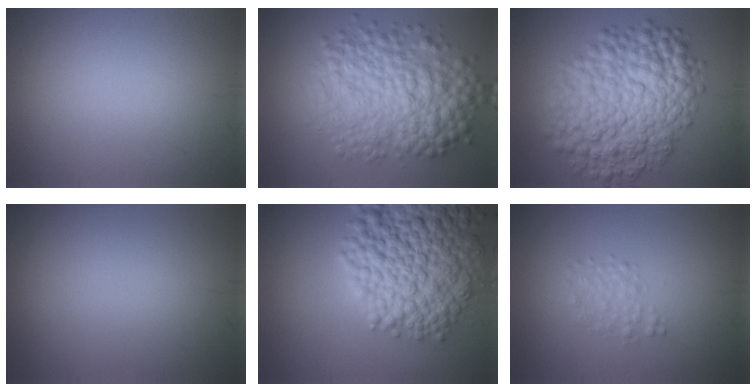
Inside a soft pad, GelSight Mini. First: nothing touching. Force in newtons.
{"total": 8.4, "press": 8.4, "slide": 0.1}
{"total": 10.9, "press": 10.9, "slide": 0.2}
{"total": 0.0}
{"total": 11.1, "press": 11.0, "slide": 0.4}
{"total": 1.5, "press": 1.5, "slide": 0.0}